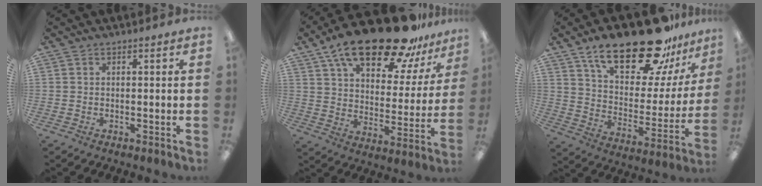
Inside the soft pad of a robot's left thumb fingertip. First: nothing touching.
{"total": 22.9, "force": [16.8, 7.8, 13.4], "torque": [-0.222, -0.104, 0.287]}
{"total": 26.9, "force": [18.6, 10.1, 16.7], "torque": [-0.260, -0.115, 0.311]}